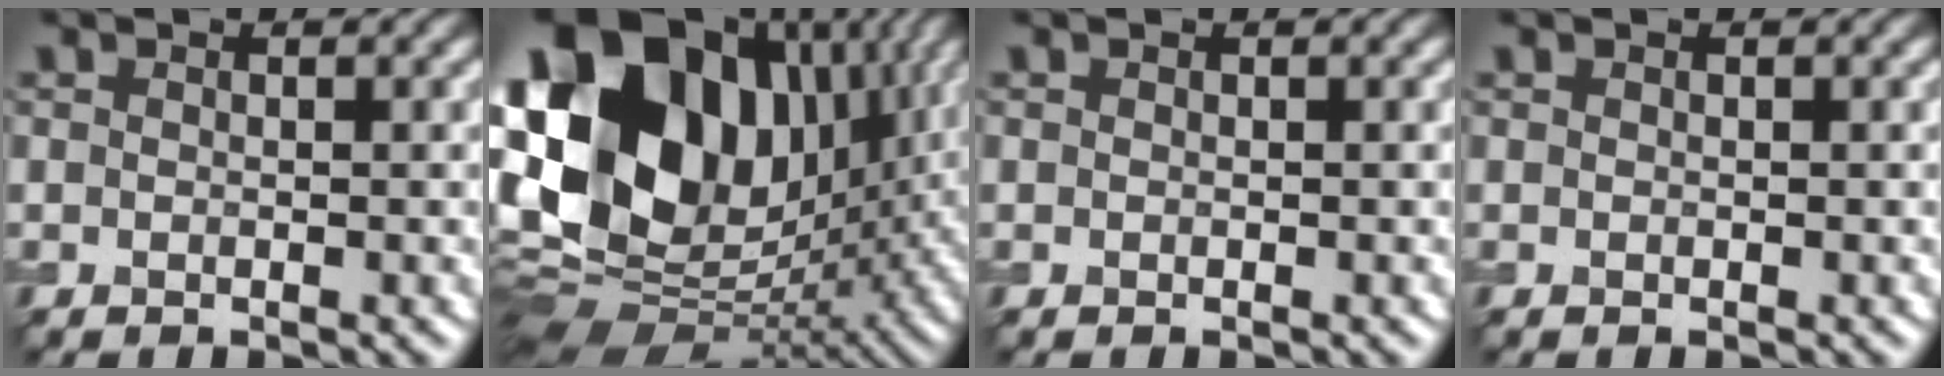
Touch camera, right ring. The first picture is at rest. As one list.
[{"total": 20.0, "force": [5.1, 14.2, 13.2], "torque": [-0.276, 0.021, 0.093]}, {"total": 0.0}, {"total": 0.0}]